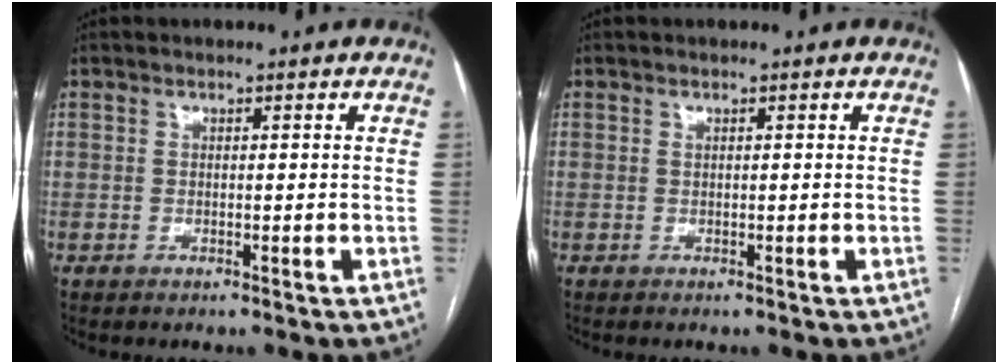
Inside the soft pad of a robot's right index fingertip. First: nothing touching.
{"total": 0.0}